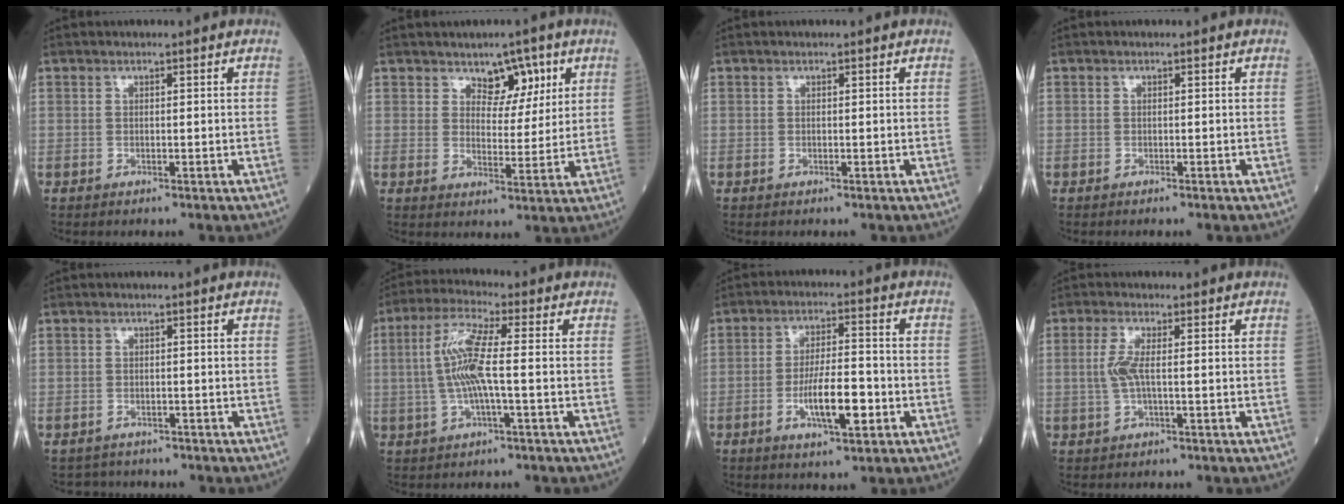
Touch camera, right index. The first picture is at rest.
{"total": 5.5, "force": [3.2, 3.2, 3.2], "torque": [-0.036, 0.003, 0.050]}
{"total": 0.0}
{"total": 0.7, "force": [-0.6, -0.1, 0.3], "torque": [-0.002, 0.001, -0.009]}
{"total": 2.8, "force": [-2.3, 1.5, -0.5], "torque": [0.002, 0.003, -0.038]}
{"total": 8.3, "force": [-0.2, 0.6, 8.3], "torque": [-0.174, 0.010, -0.010]}
{"total": 8.3, "force": [-2.8, 1.6, 7.7], "torque": [-0.139, 0.001, -0.047]}
{"total": 3.3, "force": [0.0, 0.5, 3.3], "torque": [-0.081, 0.000, -0.002]}